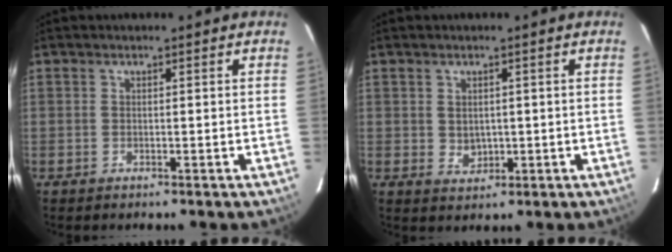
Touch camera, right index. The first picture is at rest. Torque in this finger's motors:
{"motor_torque": [0.41, 0.03, 0.01, 0.02]}